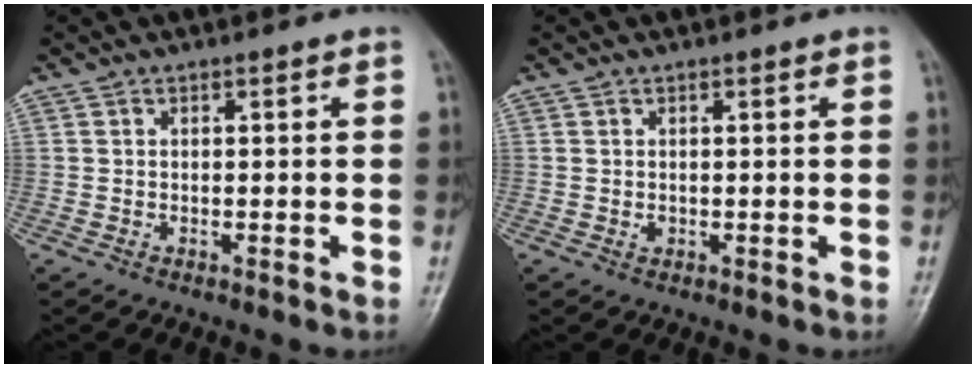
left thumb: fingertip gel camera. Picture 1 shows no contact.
{"total": 0.9, "force": [0.1, 0.7, 0.6], "torque": [-0.005, 0.000, 0.004]}